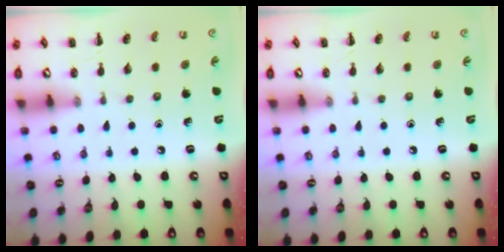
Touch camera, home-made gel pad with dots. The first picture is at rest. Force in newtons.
{"total": 0.0}